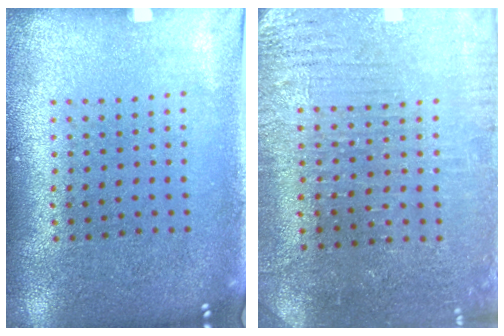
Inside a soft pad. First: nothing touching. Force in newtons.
{"total": 3.0, "press": 2.9, "slide": 0.7}